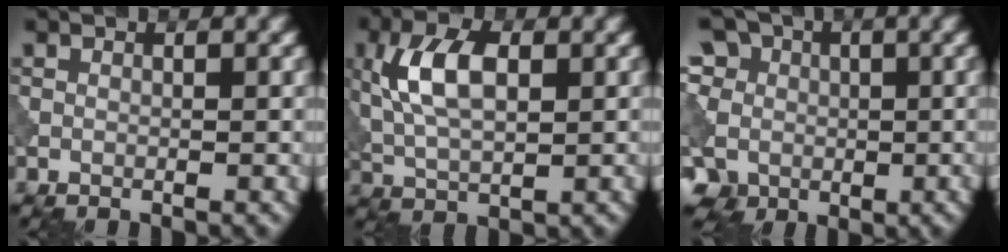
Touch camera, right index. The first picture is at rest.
{"total": 6.6, "force": [1.3, 3.5, 5.5], "torque": [-0.113, 0.009, 0.025]}
{"total": 15.1, "force": [2.5, 13.2, 6.8], "torque": [-0.179, 0.026, 0.013]}